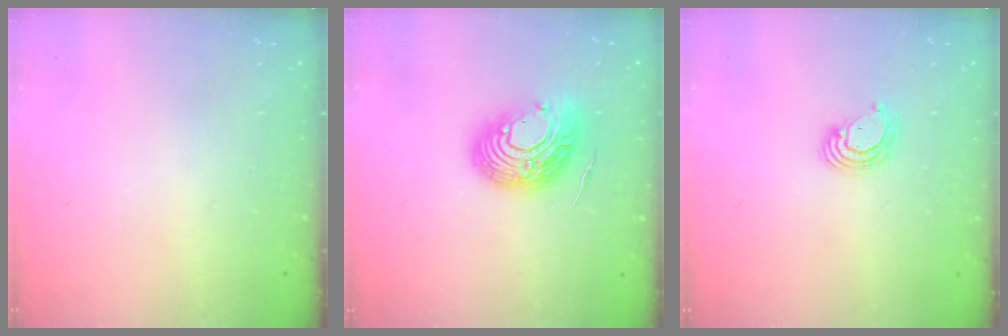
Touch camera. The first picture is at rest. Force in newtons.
{"total": 13.7, "press": 13.6, "slide": 1.8}
{"total": 4.6, "press": 4.6, "slide": 0.2}